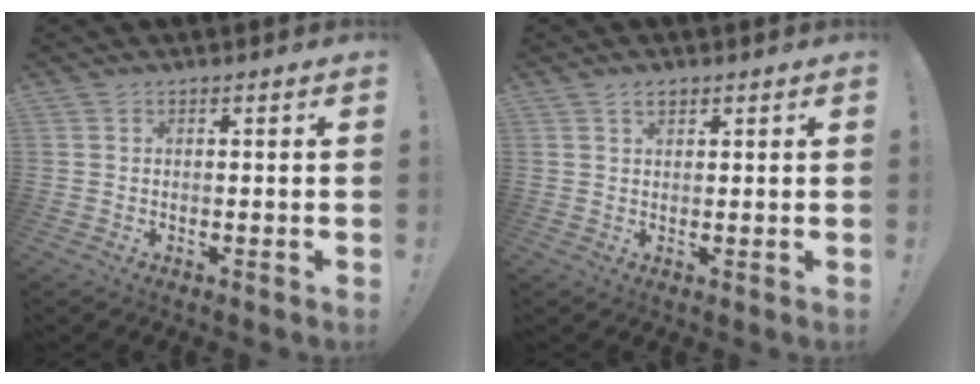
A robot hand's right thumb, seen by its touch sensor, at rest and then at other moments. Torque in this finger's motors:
{"motor_torque": [-0.34, 0.57, -0.07, 0.15, 0.00]}